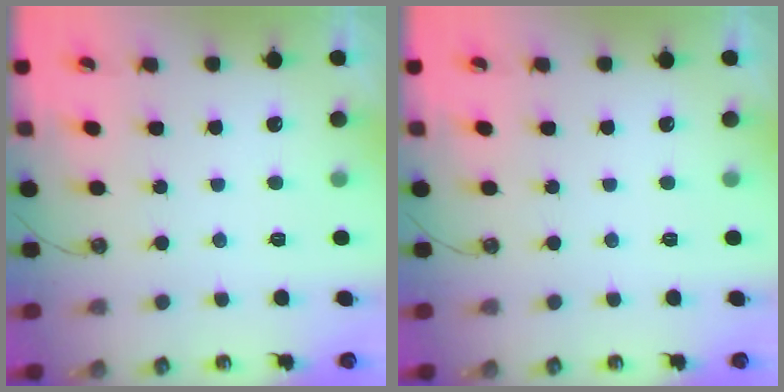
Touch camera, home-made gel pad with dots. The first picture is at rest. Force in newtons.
{"total": 0.0}